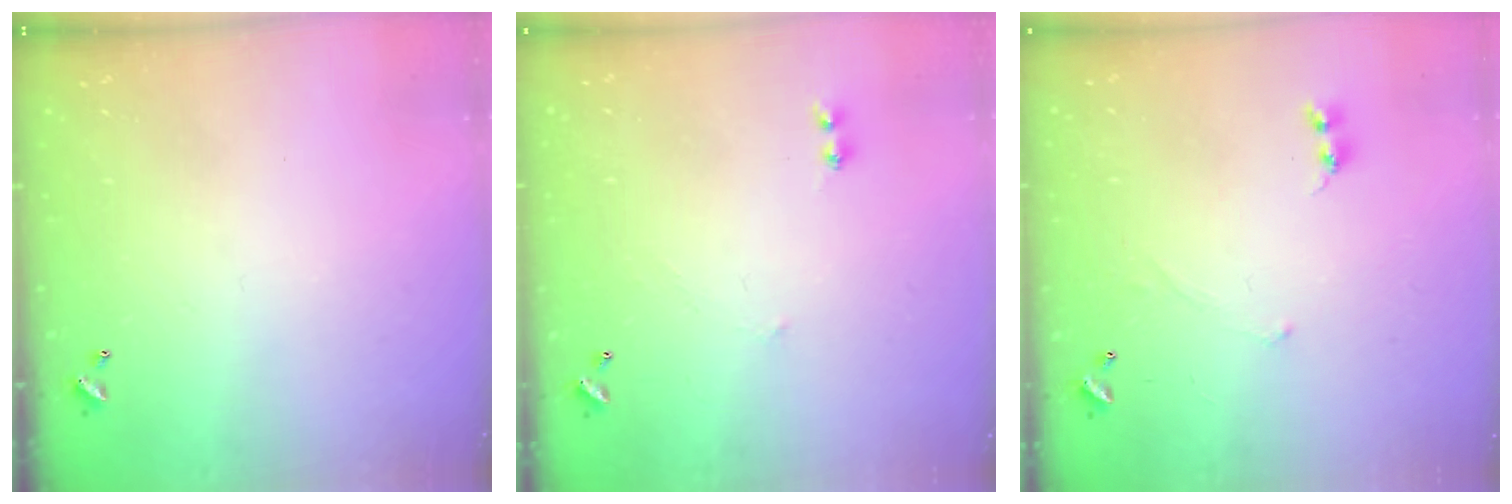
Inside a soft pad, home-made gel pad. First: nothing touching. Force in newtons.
{"total": 2.9, "press": 2.9, "slide": 0.4}
{"total": 0.7, "press": 0.4, "slide": 0.5}